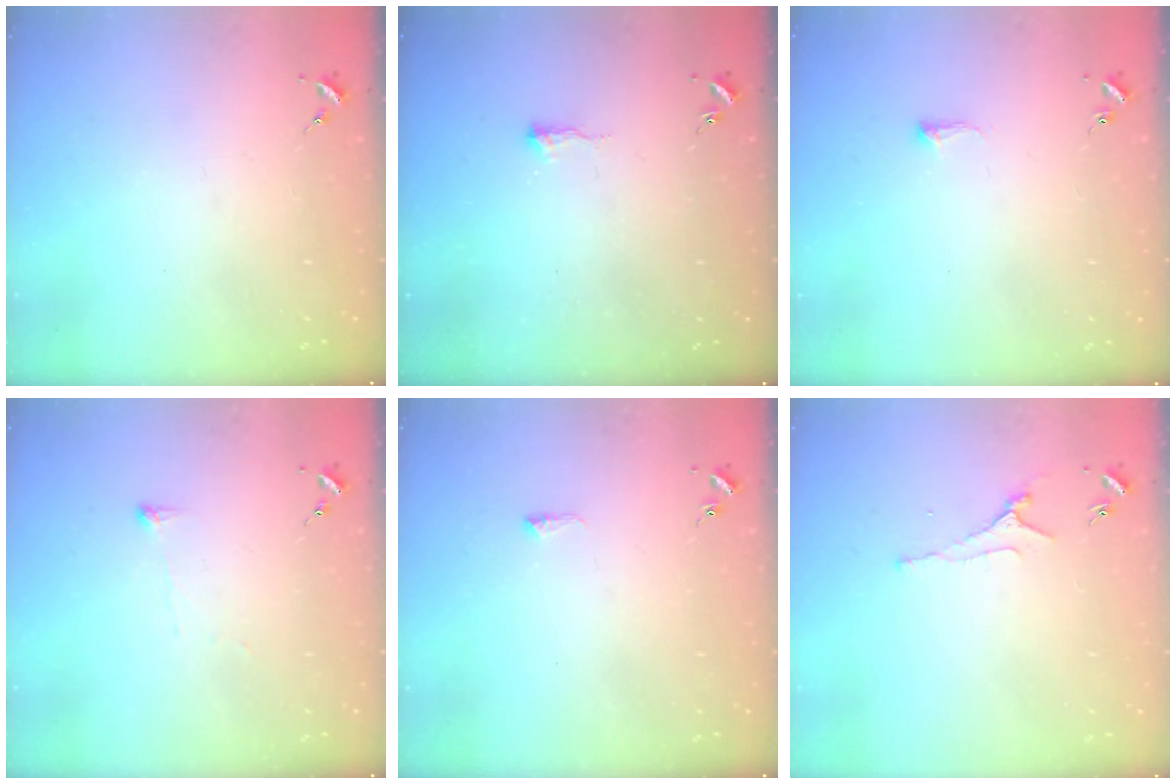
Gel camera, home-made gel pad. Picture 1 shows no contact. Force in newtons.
{"total": 4.4, "press": 4.3, "slide": 0.6}
{"total": 5.2, "press": 5.1, "slide": 0.8}
{"total": 2.9, "press": 2.9, "slide": 0.4}
{"total": 6.1, "press": 6.1, "slide": 0.8}
{"total": 3.7, "press": 3.7, "slide": 0.7}